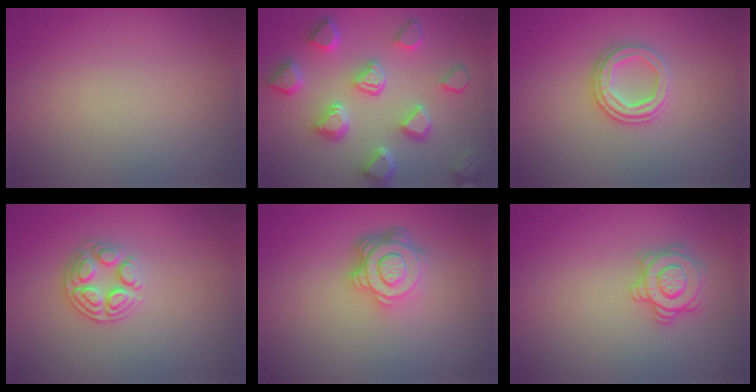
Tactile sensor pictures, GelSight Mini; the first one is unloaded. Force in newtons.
{"total": 7.2, "press": 5.8, "slide": 4.2}
{"total": 2.9, "press": 2.7, "slide": 1.0}
{"total": 2.9, "press": 2.9, "slide": 0.1}
{"total": 4.9, "press": 3.5, "slide": 3.4}
{"total": 2.9, "press": 2.9, "slide": 0.1}